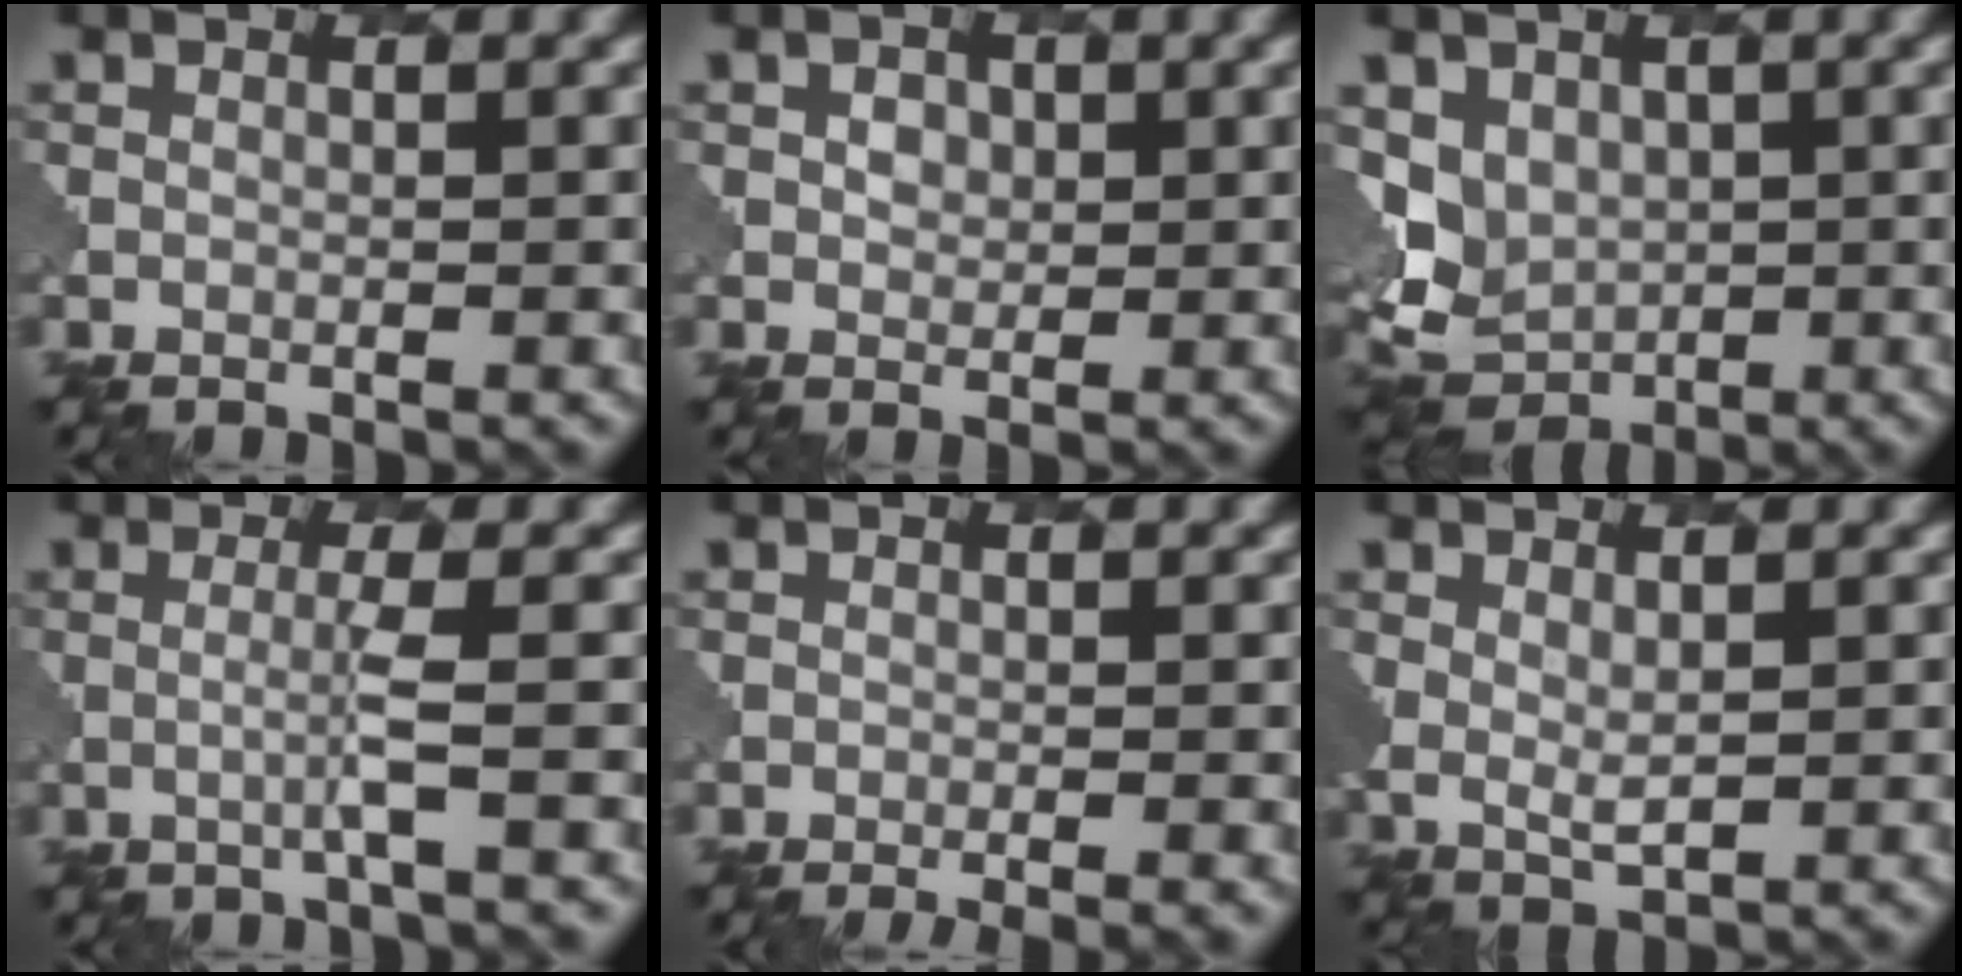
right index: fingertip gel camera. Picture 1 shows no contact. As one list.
[{"total": 1.5, "force": [0.7, 1.2, 0.4], "torque": [-0.007, -0.003, 0.012]}, {"total": 5.7, "force": [1.6, 4.7, 2.8], "torque": [-0.053, -0.008, 0.030]}, {"total": 1.7, "force": [-0.3, 0.0, 1.7], "torque": [-0.033, 0.000, -0.014]}, {"total": 2.3, "force": [-1.3, 0.7, 1.7], "torque": [-0.014, 0.003, -0.017]}, {"total": 2.2, "force": [1.1, 1.2, 1.4], "torque": [-0.032, -0.008, 0.026]}]